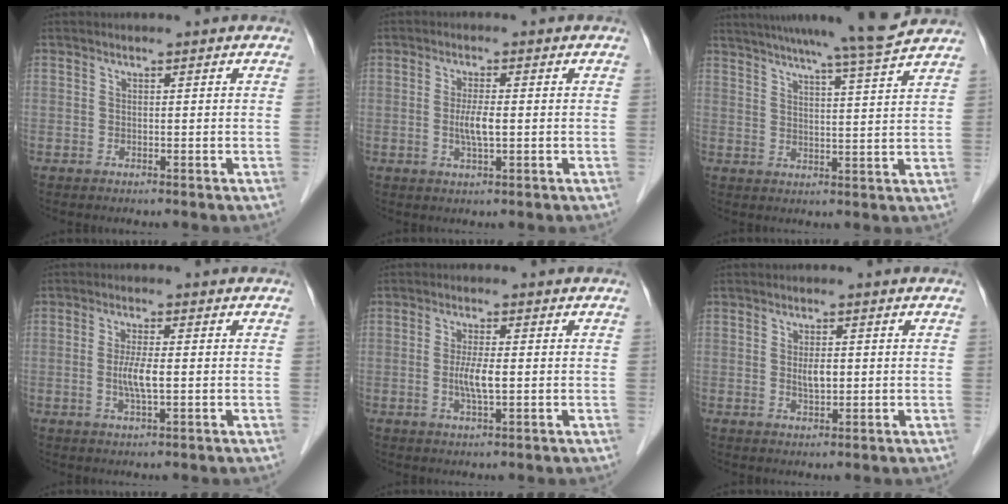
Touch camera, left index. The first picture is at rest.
{"total": 3.4, "force": [-0.4, 0.5, 3.3], "torque": [-0.067, -0.003, -0.006]}
{"total": 13.0, "force": [11.6, -1.6, 5.7], "torque": [-0.099, -0.009, 0.155]}
{"total": 3.8, "force": [-0.4, 0.4, 3.8], "torque": [-0.076, -0.004, -0.008]}
{"total": 3.7, "force": [-0.4, 0.4, 3.7], "torque": [-0.074, -0.005, -0.008]}
{"total": 2.5, "force": [0.0, 1.0, 2.3], "torque": [-0.043, 0.000, 0.001]}